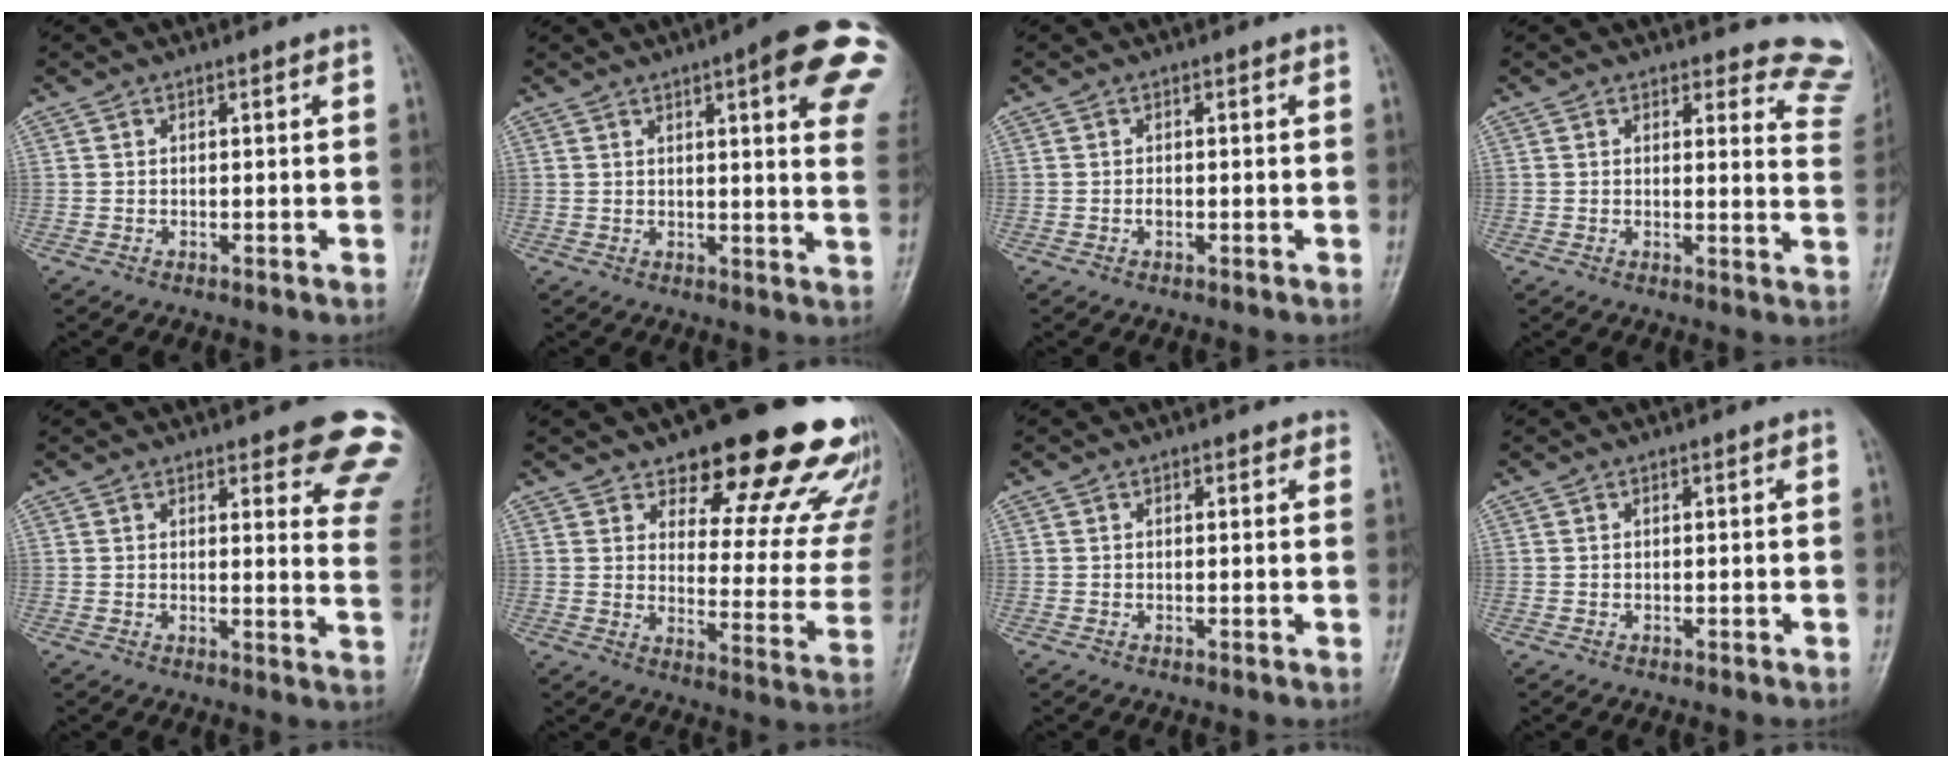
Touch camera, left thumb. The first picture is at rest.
{"total": 18.3, "force": [7.2, 4.0, 16.4], "torque": [-0.187, -0.007, 0.079]}
{"total": 0.8, "force": [-0.2, 0.5, 0.6], "torque": [-0.008, 0.000, -0.007]}
{"total": 10.7, "force": [10.2, 3.1, 0.5], "torque": [0.052, -0.096, 0.070]}
{"total": 12.2, "force": [9.6, 3.4, 6.7], "torque": [-0.029, -0.055, 0.085]}
{"total": 22.7, "force": [17.3, 8.0, 12.3], "torque": [-0.104, -0.108, 0.215]}
{"total": 1.1, "force": [0.8, 0.7, 0.4], "torque": [0.012, -0.003, 0.002]}
{"total": 0.0}